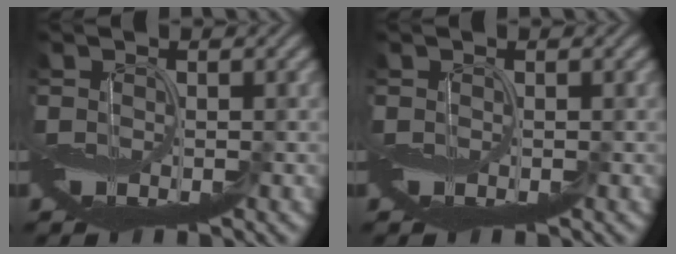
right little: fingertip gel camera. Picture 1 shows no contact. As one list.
[{"total": 0.0}]